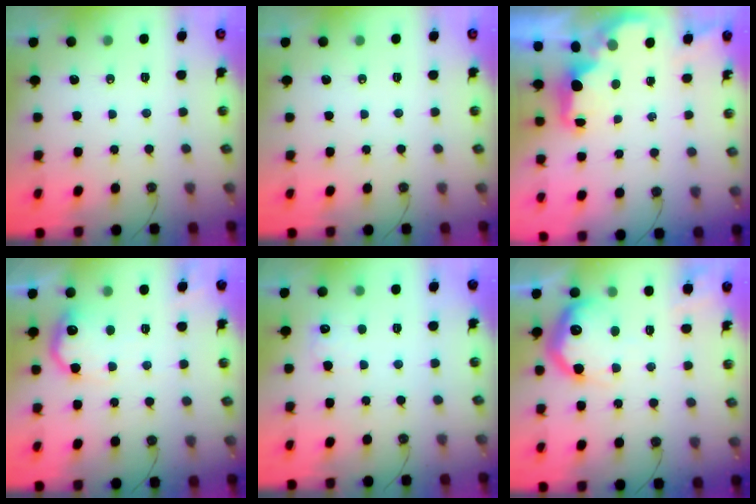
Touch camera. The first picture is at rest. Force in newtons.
{"total": 0.0}
{"total": 2.2, "press": 2.0, "slide": 0.8}
{"total": 12.0, "press": 12.0, "slide": 0.4}
{"total": 4.9, "press": 4.8, "slide": 1.2}
{"total": 17.7, "press": 17.7, "slide": 0.5}